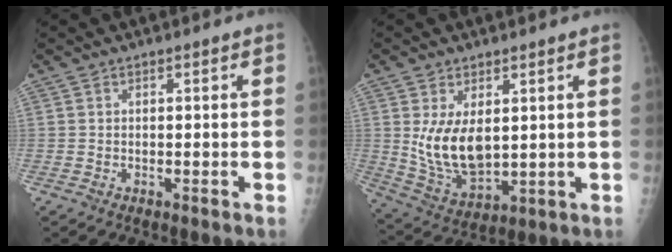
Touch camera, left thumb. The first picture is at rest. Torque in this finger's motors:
{"motor_torque": [1.20, 1.43, 0.88, -0.67, 0.16]}